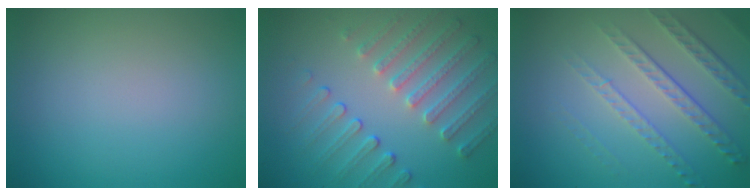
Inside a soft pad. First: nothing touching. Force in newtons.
{"total": 5.1, "press": 3.9, "slide": 3.4}
{"total": 4.9, "press": 3.3, "slide": 3.7}